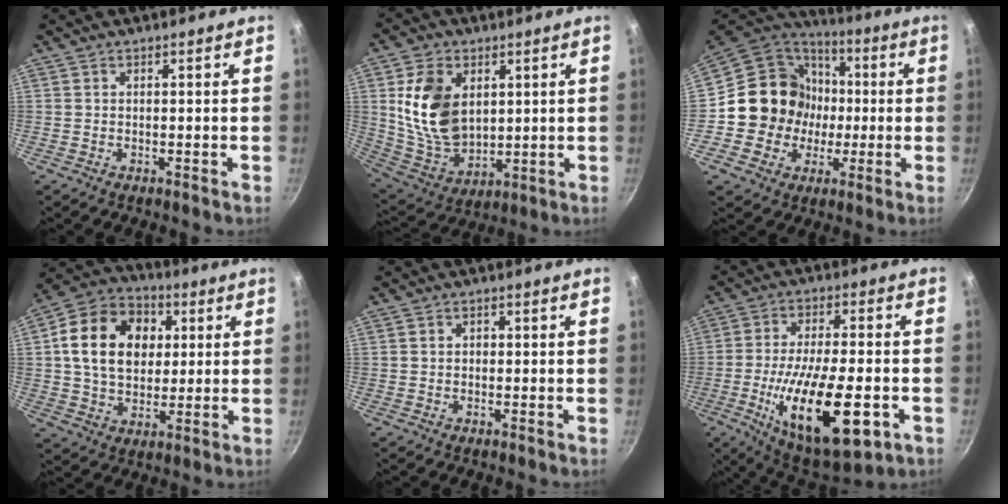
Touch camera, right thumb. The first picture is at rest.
{"total": 15.7, "force": [3.5, 10.7, 10.9], "torque": [-0.180, -0.026, 0.081]}
{"total": 17.4, "force": [-0.4, 16.4, 5.8], "torque": [-0.069, 0.032, -0.007]}
{"total": 17.9, "force": [3.5, 13.5, 11.2], "torque": [-0.166, 0.016, 0.050]}
{"total": 1.2, "force": [0.0, 1.0, 0.6], "torque": [-0.008, 0.006, -0.001]}
{"total": 22.4, "force": [-6.8, 8.2, 19.8], "torque": [-0.317, 0.009, -0.104]}